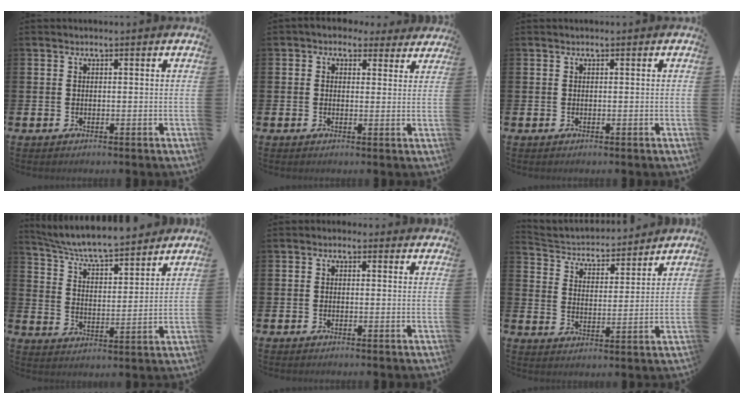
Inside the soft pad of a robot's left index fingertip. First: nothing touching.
{"total": 2.7, "force": [2.0, 1.7, 0.3], "torque": [-0.005, -0.010, 0.030]}
{"total": 0.0}
{"total": 6.9, "force": [6.5, 0.6, 2.0], "torque": [-0.068, -0.051, 0.112]}
{"total": 0.6, "force": [0.0, 0.5, 0.2], "torque": [0.000, 0.005, -0.003]}
{"total": 4.0, "force": [3.7, 1.4, 0.2], "torque": [-0.029, -0.036, 0.057]}